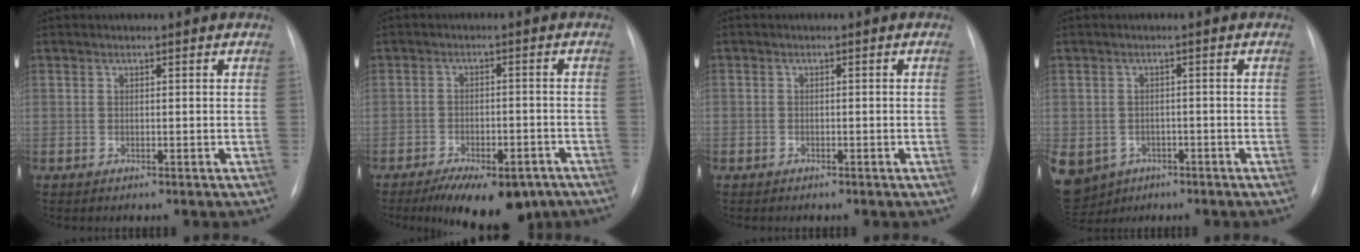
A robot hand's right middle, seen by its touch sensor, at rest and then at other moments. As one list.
[{"total": 12.4, "force": [-9.0, 5.1, 6.8], "torque": [-0.088, 0.002, -0.126]}, {"total": 0.6, "force": [-0.4, 0.1, 0.3], "torque": [-0.004, 0.006, -0.008]}, {"total": 13.2, "force": [-6.6, 10.5, 4.5], "torque": [-0.141, -0.002, -0.085]}]